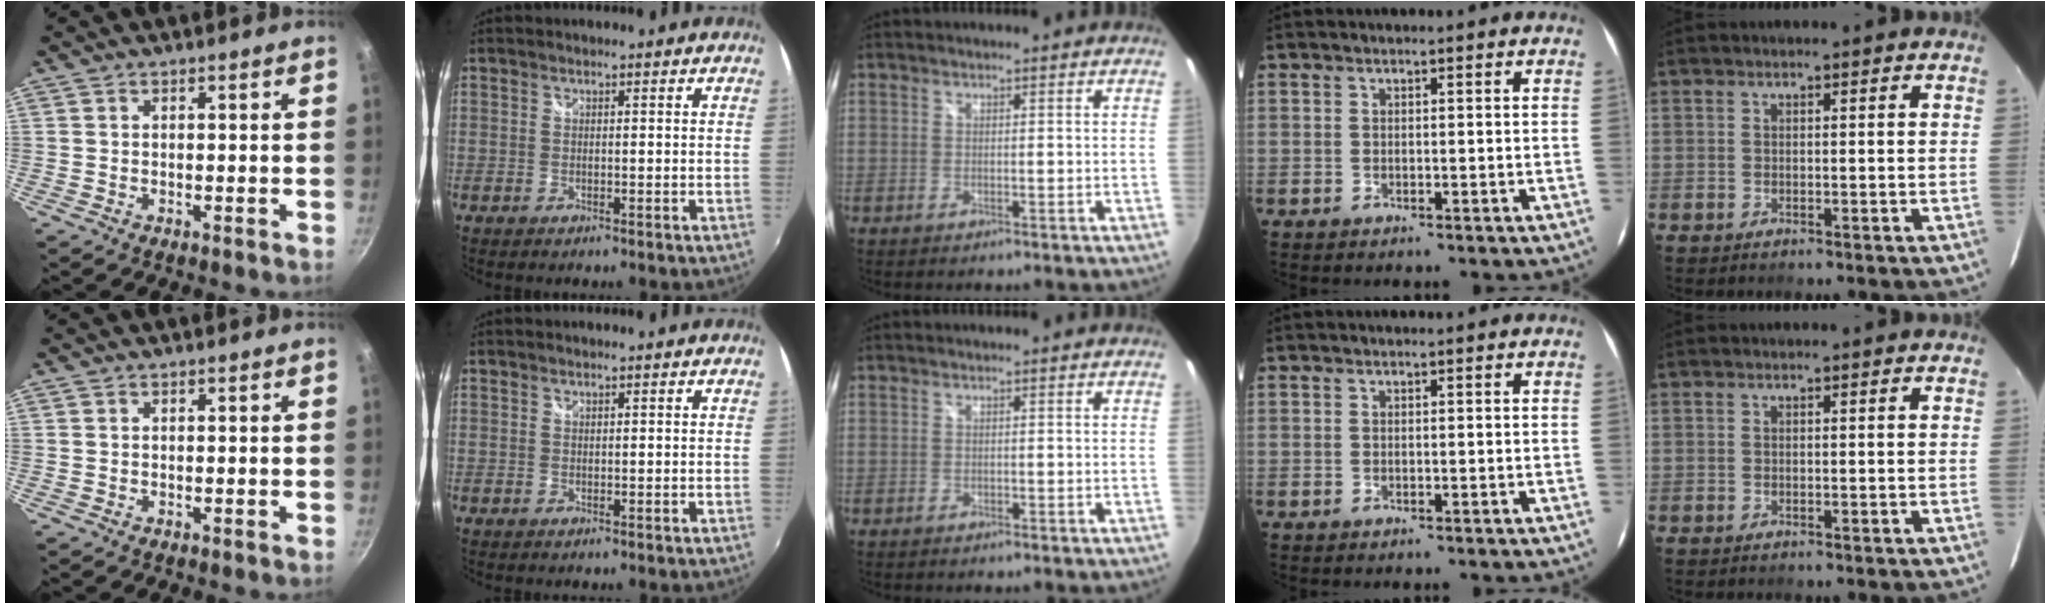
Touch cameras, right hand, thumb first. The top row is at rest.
{}